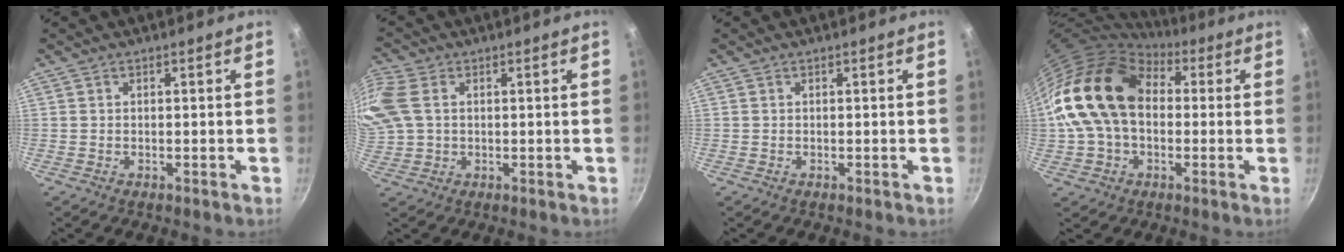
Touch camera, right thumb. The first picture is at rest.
{"total": 8.5, "force": [1.8, 6.2, 5.6], "torque": [-0.124, 0.012, 0.035]}
{"total": 0.0}
{"total": 19.7, "force": [1.8, 14.1, 13.7], "torque": [-0.238, 0.040, 0.022]}